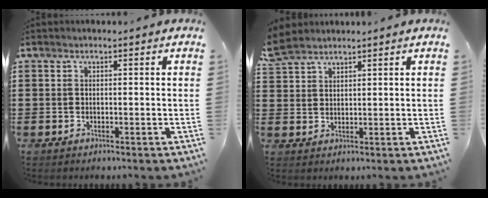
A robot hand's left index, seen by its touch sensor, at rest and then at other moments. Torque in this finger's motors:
{"motor_torque": [0.53, -0.57, 0.54, 0.09]}